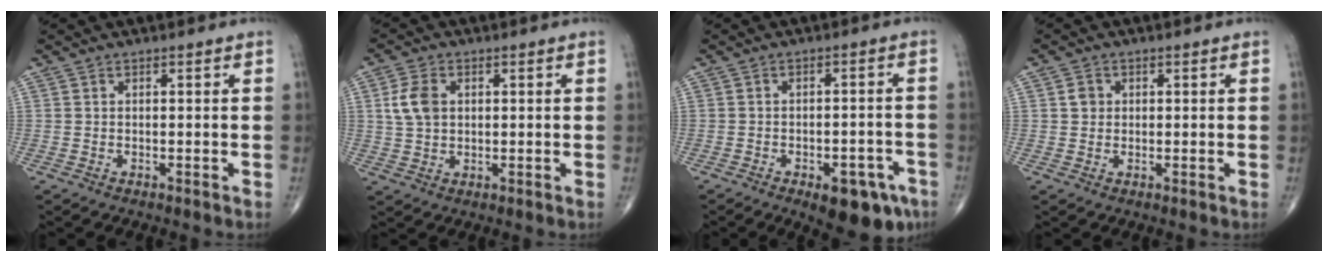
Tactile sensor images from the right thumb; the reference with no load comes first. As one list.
[{"total": 5.6, "force": [1.2, 3.9, 3.8], "torque": [-0.073, -0.001, 0.023]}, {"total": 10.6, "force": [-6.0, 4.8, 7.3], "torque": [-0.065, 0.028, -0.073]}, {"total": 2.1, "force": [0.4, 1.9, 0.8], "torque": [-0.004, 0.000, 0.006]}]